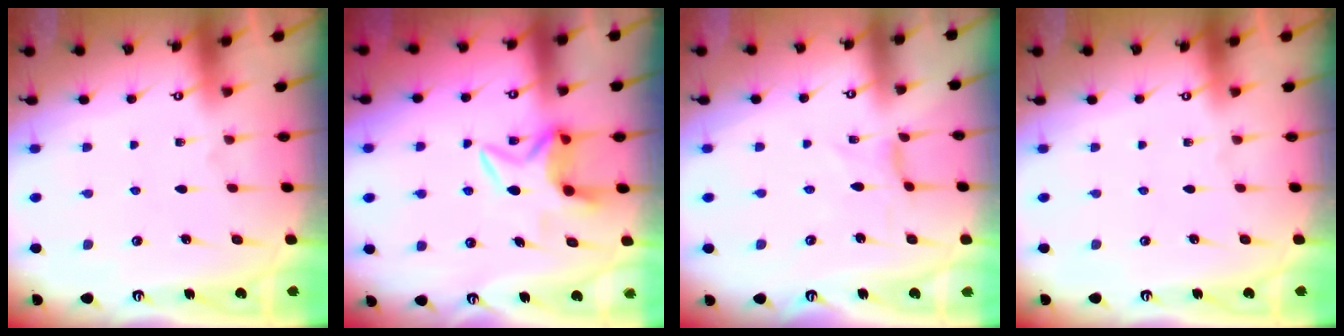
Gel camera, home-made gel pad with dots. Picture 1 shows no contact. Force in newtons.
{"total": 5.7, "press": 5.7, "slide": 0.4}
{"total": 0.0}
{"total": 0.0}